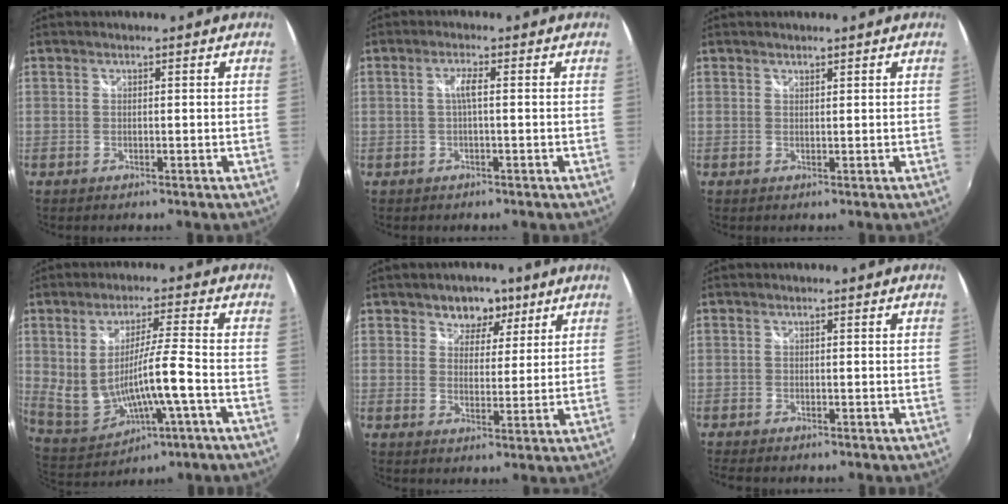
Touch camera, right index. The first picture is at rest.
{"total": 2.2, "force": [-0.1, 0.0, 2.2], "torque": [-0.042, 0.003, -0.004]}
{"total": 0.6, "force": [0.6, 0.1, 0.1], "torque": [-0.001, 0.000, 0.012]}
{"total": 10.7, "force": [-2.5, 1.8, 10.2], "torque": [-0.186, -0.022, -0.016]}
{"total": 5.8, "force": [3.5, 4.3, 2.0], "torque": [-0.021, 0.002, 0.050]}
{"total": 3.0, "force": [-2.5, 1.0, 1.2], "torque": [-0.034, -0.017, -0.044]}